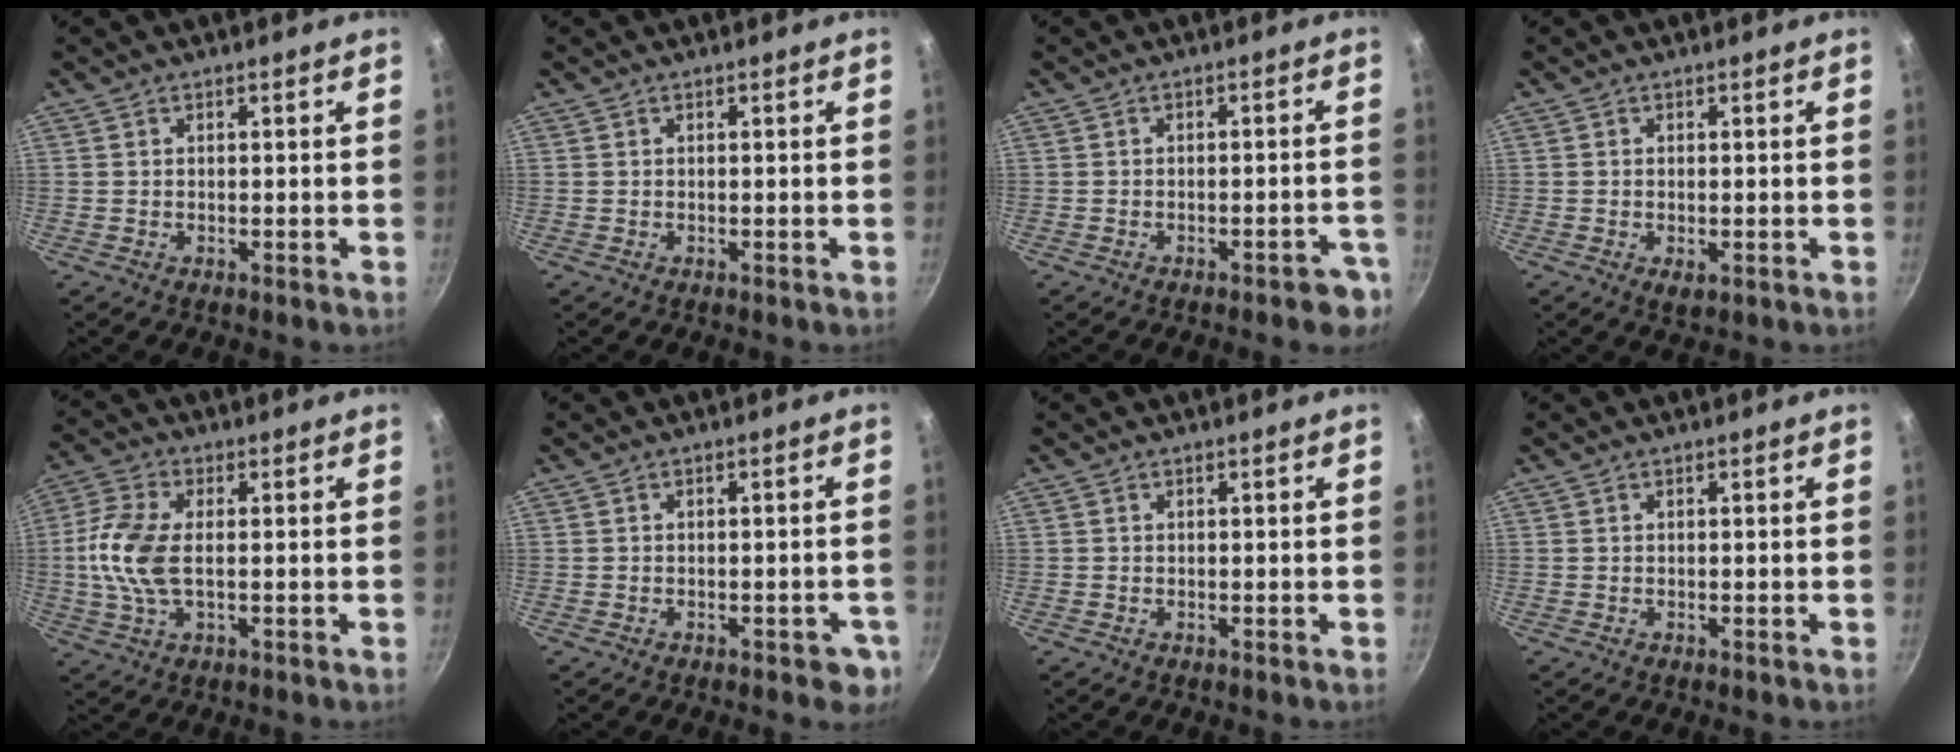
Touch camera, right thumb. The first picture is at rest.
{"total": 0.0}
{"total": 5.5, "force": [-3.2, 2.2, 3.9], "torque": [-0.026, 0.033, -0.026]}
{"total": 2.1, "force": [-0.5, 1.1, 1.7], "torque": [-0.027, -0.006, -0.005]}
{"total": 10.6, "force": [0.0, 5.5, 9.0], "torque": [-0.195, 0.013, -0.009]}
{"total": 4.3, "force": [-1.7, 2.3, 3.2], "torque": [-0.017, 0.017, -0.010]}
{"total": 0.0}
{"total": 0.0}